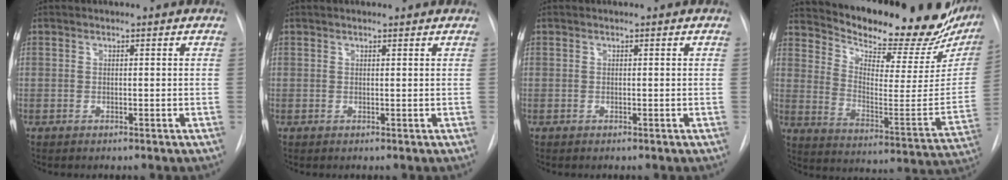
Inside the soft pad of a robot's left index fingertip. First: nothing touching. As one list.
[{"total": 1.3, "force": [1.2, 0.3, 0.5], "torque": [-0.012, 0.012, 0.016]}, {"total": 0.0}, {"total": 27.5, "force": [23.9, 7.0, 11.8], "torque": [-0.190, -0.074, 0.313]}]